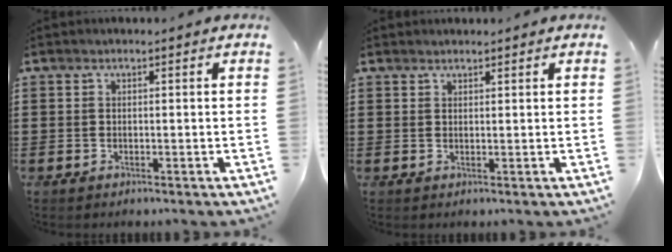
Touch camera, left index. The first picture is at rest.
{"total": 1.0, "force": [1.0, 0.2, 0.1], "torque": [-0.005, 0.000, 0.020]}